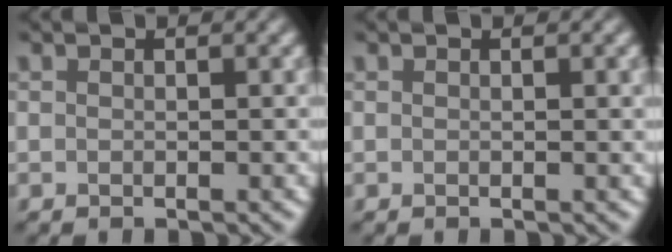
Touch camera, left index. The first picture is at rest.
{"total": 0.8, "force": [0.2, 0.2, 0.8], "torque": [-0.008, 0.000, 0.001]}